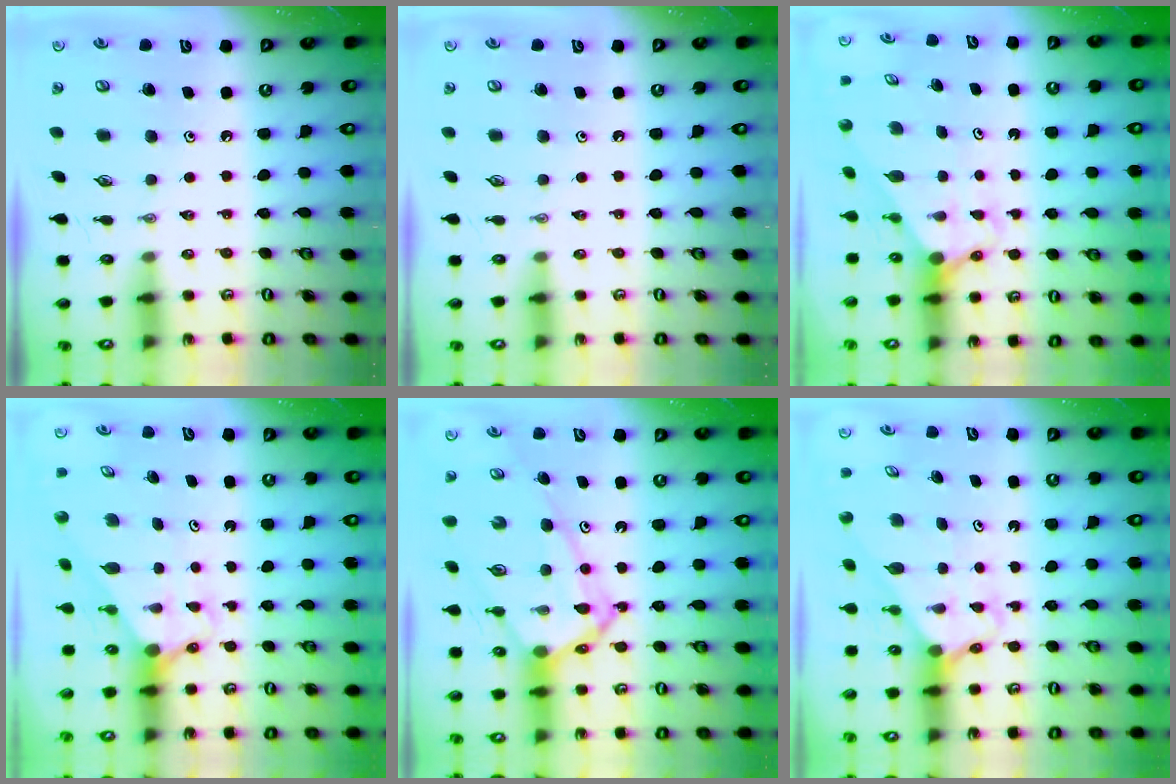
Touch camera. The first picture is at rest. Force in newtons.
{"total": 0.0}
{"total": 2.9, "press": 2.9, "slide": 0.1}
{"total": 2.9, "press": 2.9, "slide": 0.0}
{"total": 14.0, "press": 14.0, "slide": 1.5}
{"total": 2.4, "press": 2.4, "slide": 0.1}